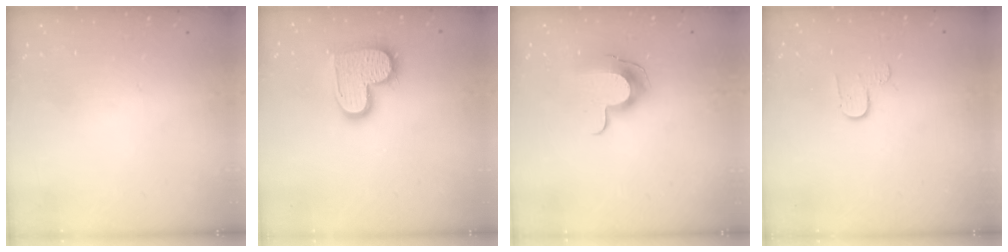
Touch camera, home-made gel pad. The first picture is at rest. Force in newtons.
{"total": 14.0, "press": 13.9, "slide": 0.8}
{"total": 10.2, "press": 10.2, "slide": 0.2}
{"total": 4.4, "press": 4.4, "slide": 0.4}